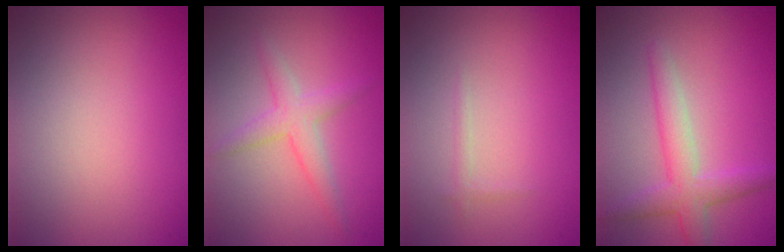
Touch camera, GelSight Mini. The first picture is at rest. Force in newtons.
{"total": 2.5, "press": 2.5, "slide": 0.0}
{"total": 0.5, "press": 0.5, "slide": 0.1}
{"total": 2.8, "press": 2.8, "slide": 0.2}